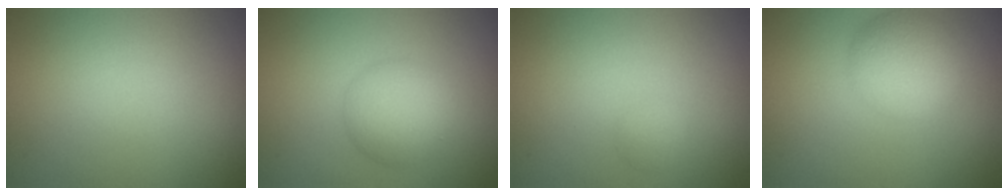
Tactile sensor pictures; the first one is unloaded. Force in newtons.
{"total": 4.0, "press": 4.0, "slide": 0.0}
{"total": 0.8, "press": 0.8, "slide": 0.0}
{"total": 4.4, "press": 4.3, "slide": 0.2}